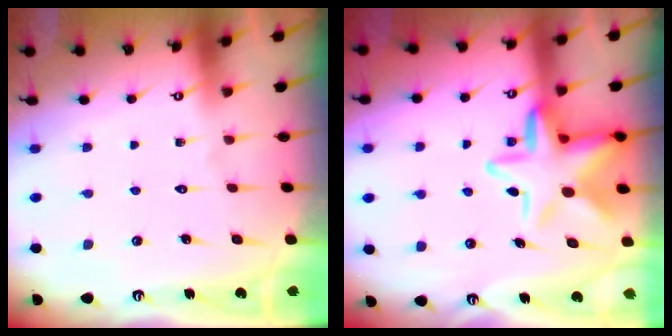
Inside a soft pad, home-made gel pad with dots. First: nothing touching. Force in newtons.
{"total": 13.2, "press": 13.0, "slide": 2.5}